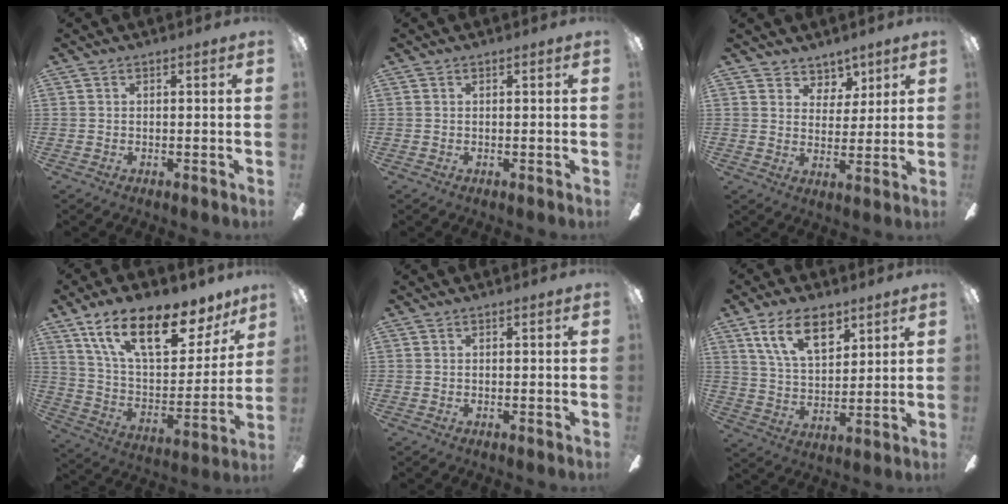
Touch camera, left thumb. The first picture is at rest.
{"total": 0.0}
{"total": 6.1, "force": [4.6, 3.9, 0.4], "torque": [-0.008, -0.030, 0.086]}
{"total": 21.6, "force": [13.5, 9.2, 14.2], "torque": [-0.232, -0.071, 0.231]}
{"total": 0.0}
{"total": 13.6, "force": [8.0, 6.9, 8.5], "torque": [-0.142, -0.020, 0.144]}